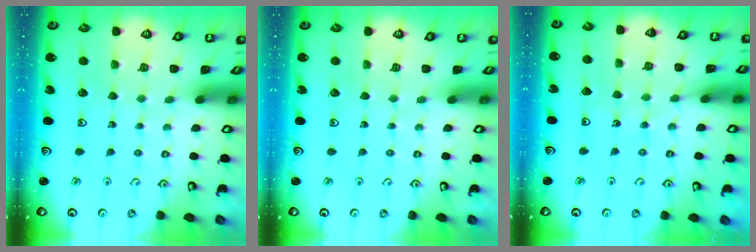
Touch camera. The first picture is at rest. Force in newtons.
{"total": 0.0}
{"total": 5.0, "press": 4.9, "slide": 0.7}